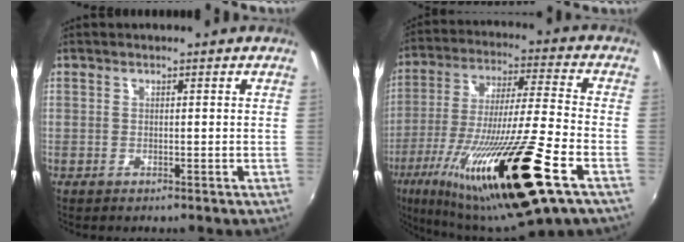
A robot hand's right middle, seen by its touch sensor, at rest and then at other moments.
{"total": 26.4, "force": [-14.0, 1.7, 22.3], "torque": [-0.410, -0.076, -0.241]}